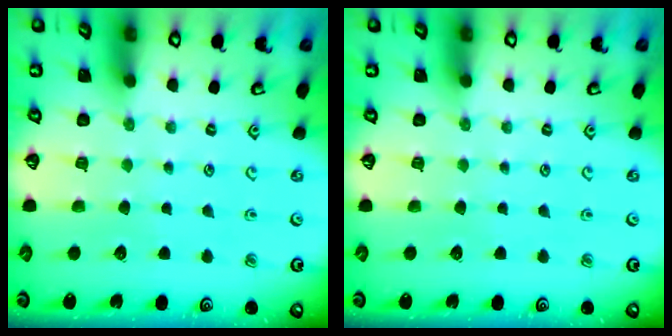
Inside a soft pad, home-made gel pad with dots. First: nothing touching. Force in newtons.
{"total": 0.0}